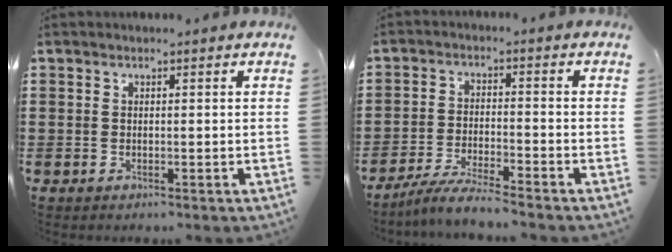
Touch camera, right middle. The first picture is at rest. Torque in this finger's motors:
{"motor_torque": [2.14, 0.00, 0.04, 0.05]}